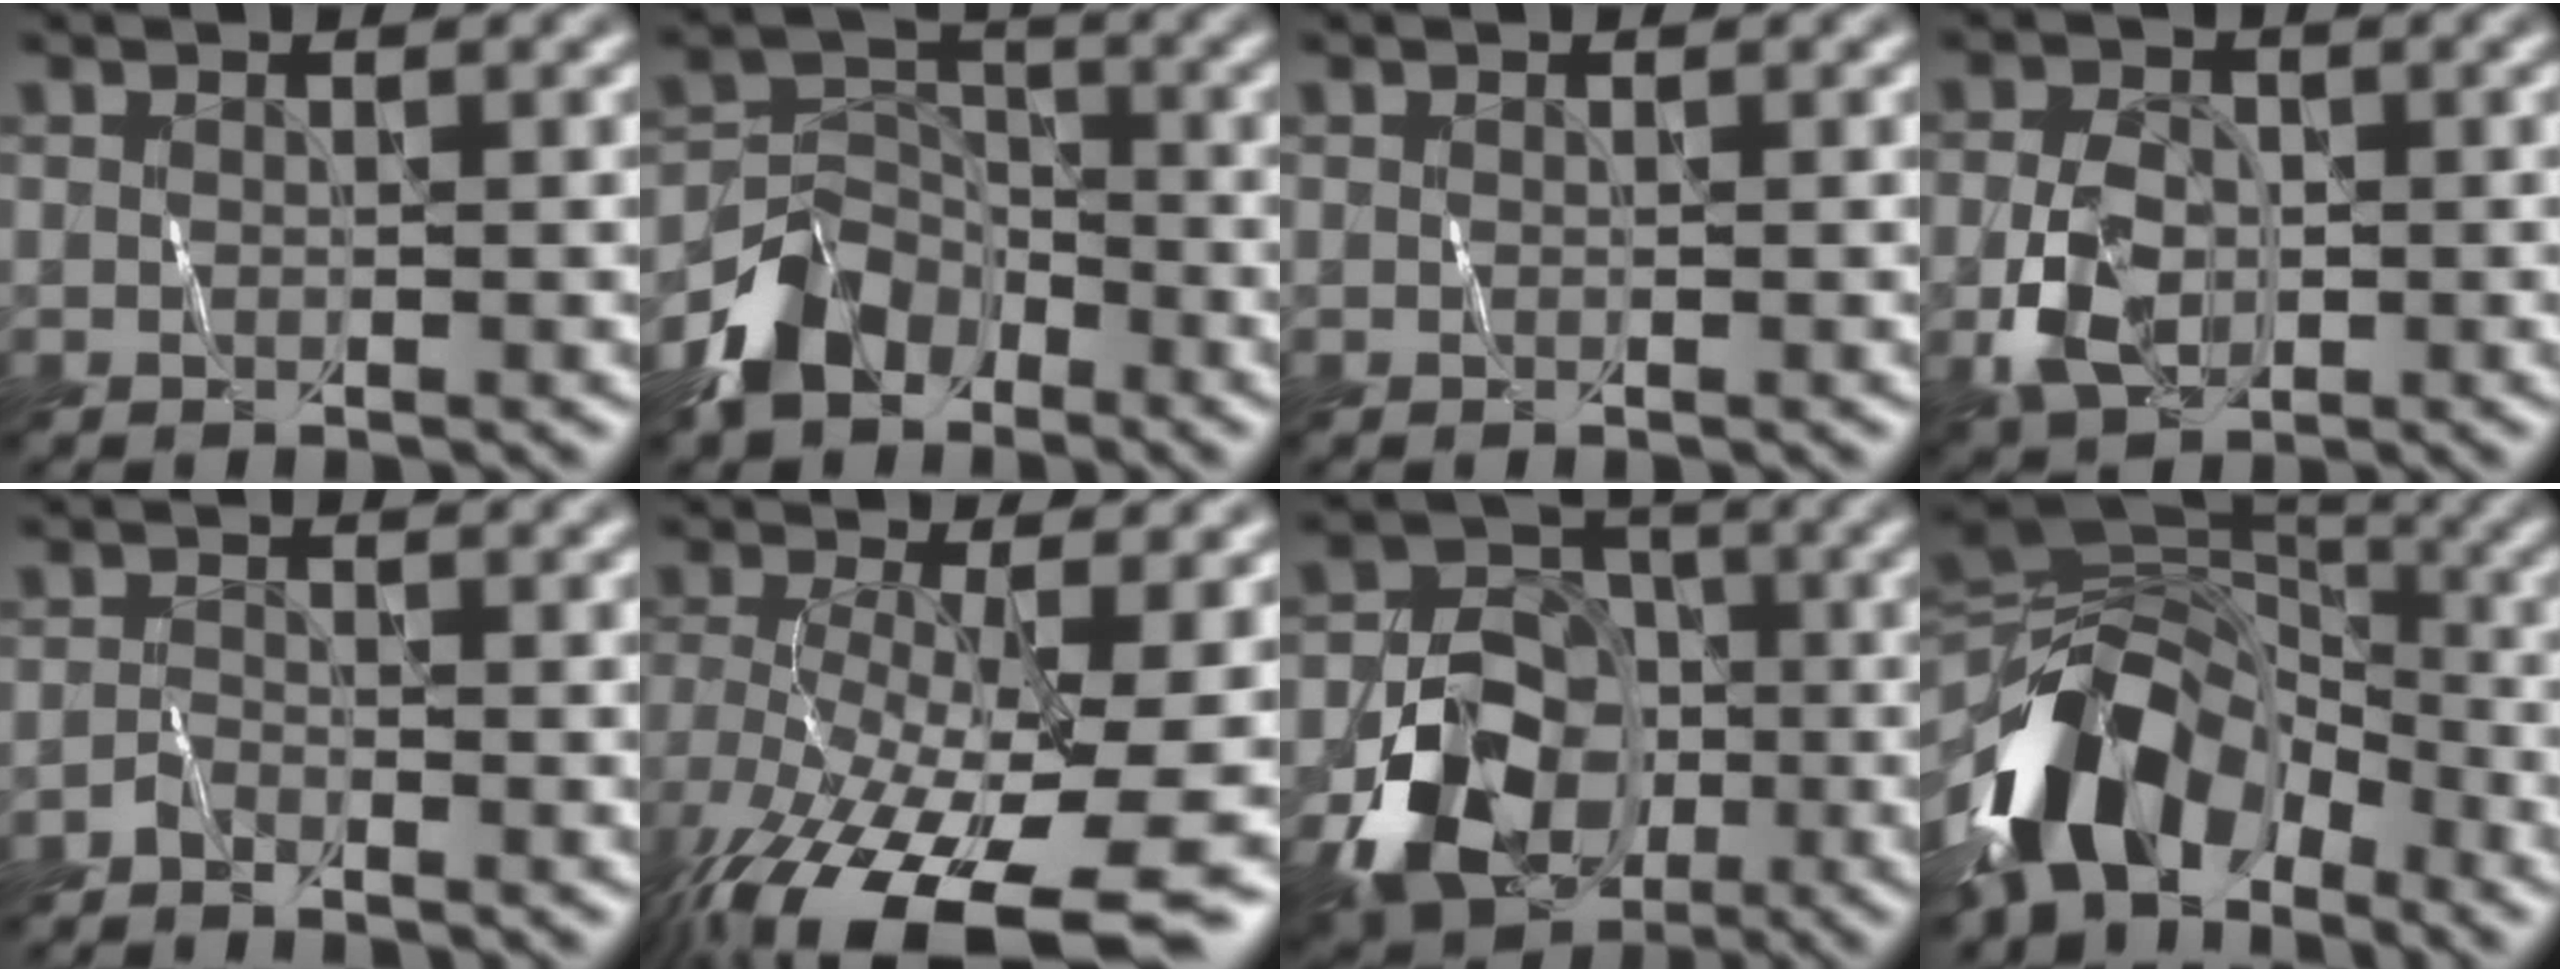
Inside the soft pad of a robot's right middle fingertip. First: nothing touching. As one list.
[{"total": 5.1, "force": [-3.6, 3.4, 1.3], "torque": [-0.024, 0.000, -0.074]}, {"total": 0.0}, {"total": 4.4, "force": [-1.0, 3.3, 2.7], "torque": [-0.063, 0.000, -0.021]}, {"total": 1.1, "force": [-1.1, 0.1, 0.1], "torque": [-0.004, 0.002, -0.024]}, {"total": 13.9, "force": [-7.1, 5.1, 10.8], "torque": [-0.216, -0.034, -0.108]}, {"total": 8.6, "force": [-3.4, 6.7, 4.2], "torque": [-0.070, -0.006, -0.064]}, {"total": 11.2, "force": [-6.2, 6.7, 6.5], "torque": [-0.112, 0.010, -0.126]}]